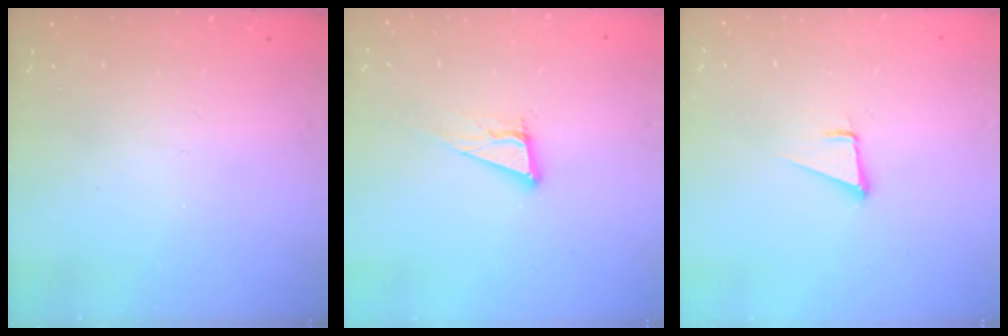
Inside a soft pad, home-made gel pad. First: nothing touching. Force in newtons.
{"total": 7.6, "press": 7.3, "slide": 2.3}
{"total": 3.6, "press": 2.7, "slide": 2.4}